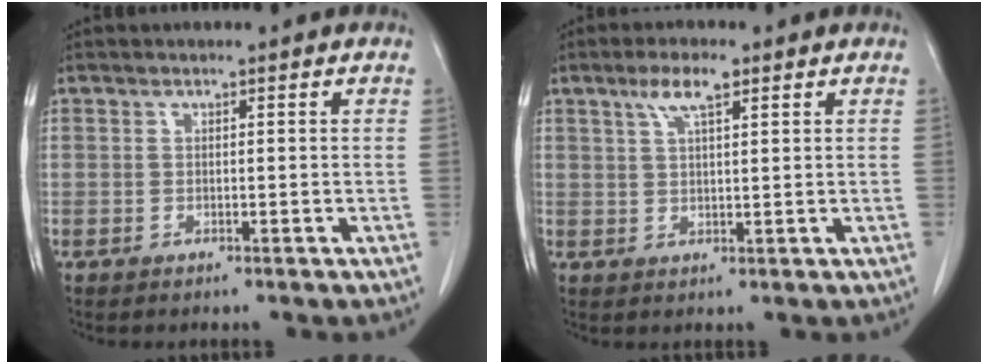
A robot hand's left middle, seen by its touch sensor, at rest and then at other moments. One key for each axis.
{"total": 4.4, "fx": 2.6, "fy": 0.8, "fz": 3.4, "tx": -0.070, "ty": 0.008, "tz": 0.050}